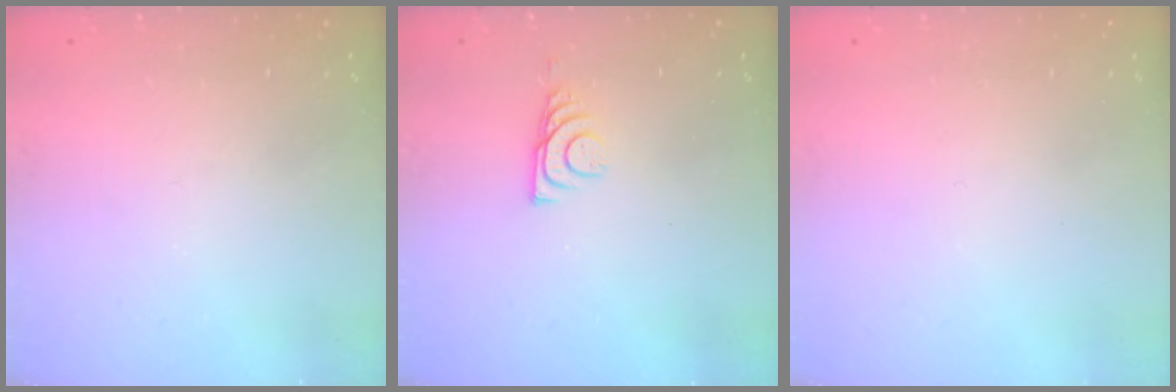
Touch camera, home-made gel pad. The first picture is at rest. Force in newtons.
{"total": 6.9, "press": 6.8, "slide": 0.8}
{"total": 1.6, "press": 1.6, "slide": 0.1}